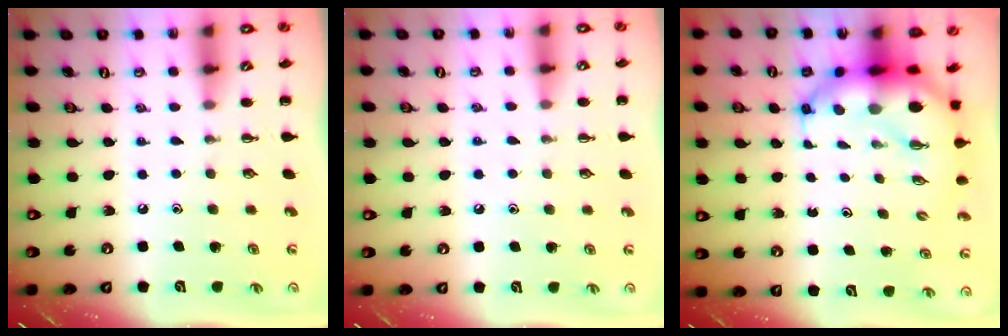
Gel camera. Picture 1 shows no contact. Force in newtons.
{"total": 5.6, "press": 5.3, "slide": 1.8}
{"total": 10.9, "press": 10.4, "slide": 3.1}